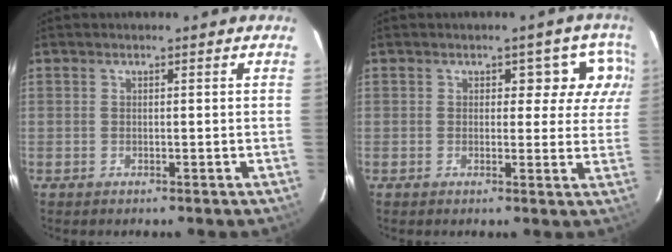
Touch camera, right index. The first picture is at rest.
{"total": 5.8, "force": [2.6, 3.7, 3.6], "torque": [-0.015, 0.007, 0.014]}